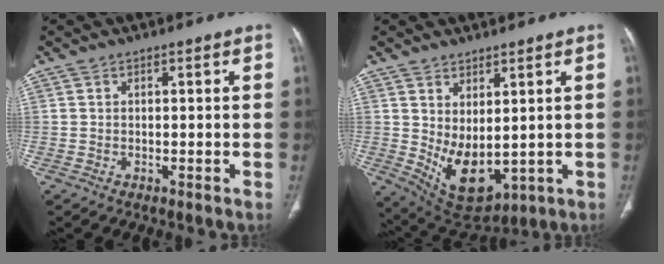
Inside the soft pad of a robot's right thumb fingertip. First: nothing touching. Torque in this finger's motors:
{"motor_torque": [-0.42, 0.93, 0.64, 1.07, 0.26]}